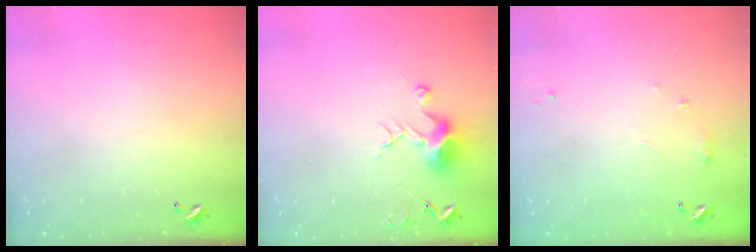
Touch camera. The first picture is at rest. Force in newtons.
{"total": 7.7, "press": 7.7, "slide": 0.4}
{"total": 6.0, "press": 5.9, "slide": 0.8}